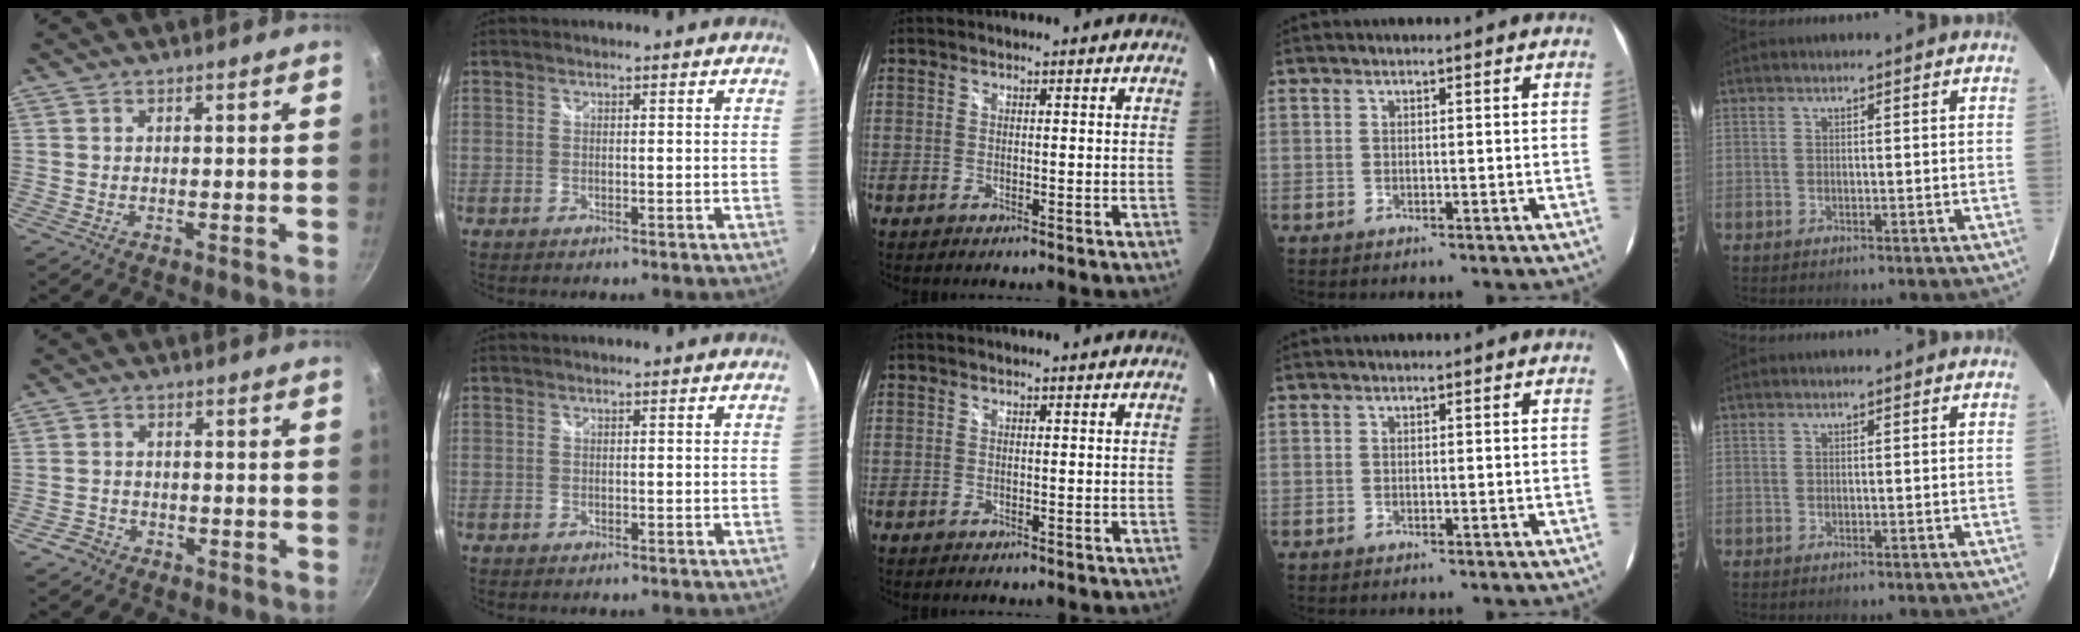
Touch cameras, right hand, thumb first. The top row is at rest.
{"thumb": {"total": 2.8, "force": [-1.8, 2.1, 0.5], "torque": [-0.003, 0.025, -0.029]}}